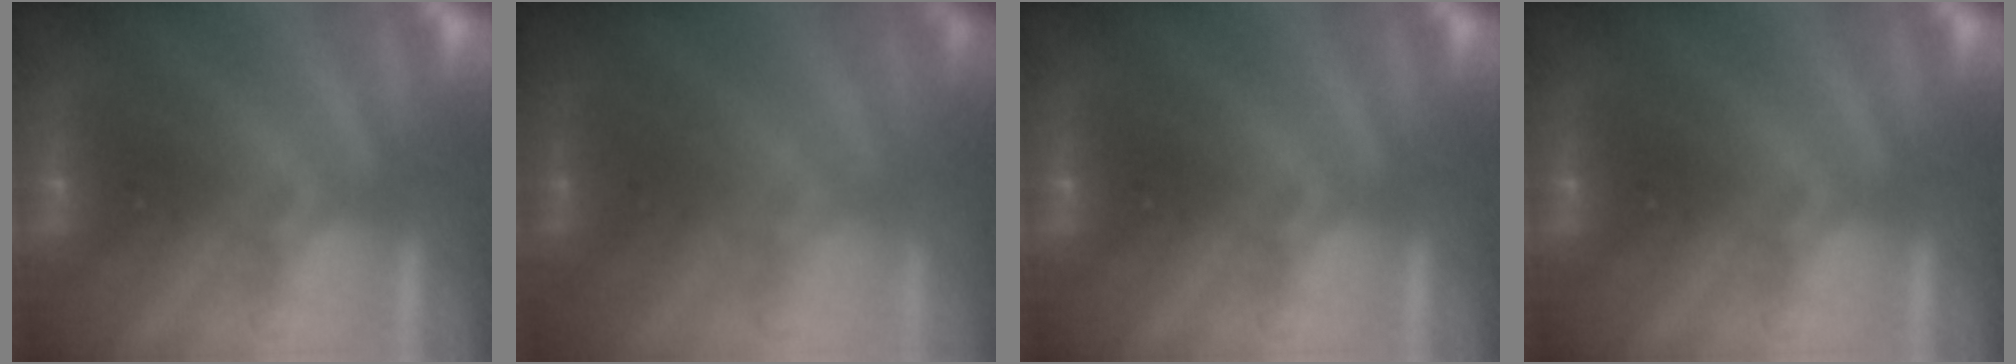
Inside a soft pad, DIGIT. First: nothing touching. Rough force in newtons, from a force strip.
{"total": 1.8}
{"total": 0.0}
{"total": 0.0}